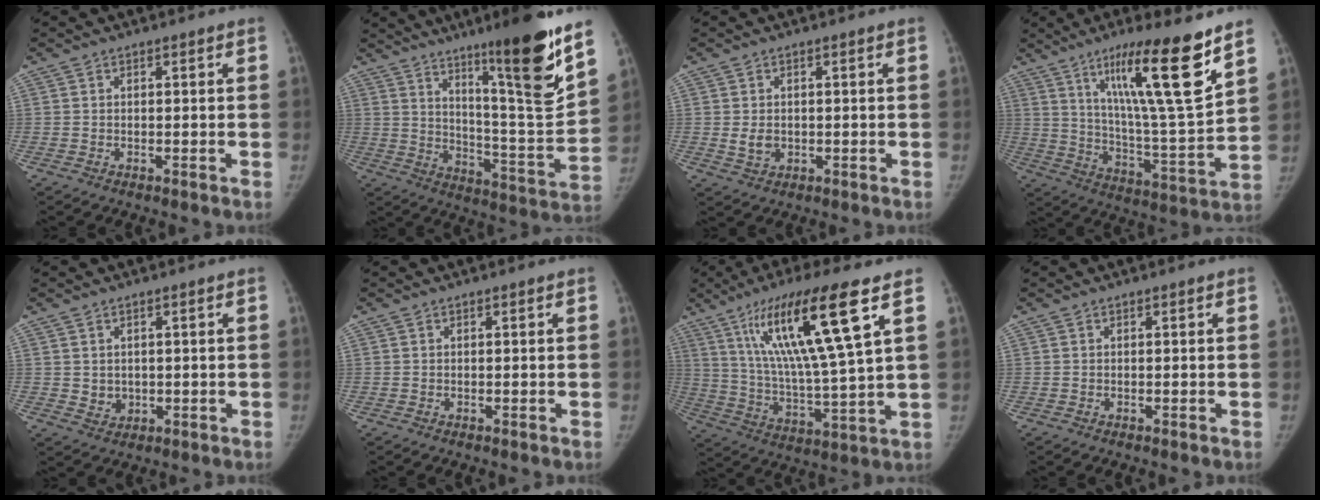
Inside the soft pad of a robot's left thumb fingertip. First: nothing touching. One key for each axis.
{"total": 20.0, "fx": 12.6, "fy": 1.2, "fz": 15.5, "tx": -0.200, "ty": -0.085, "tz": 0.206}
{"total": 2.7, "fx": 0.1, "fy": 2.1, "fz": 1.7, "tx": -0.023, "ty": -0.005, "tz": 0.010}
{"total": 21.5, "fx": 12.6, "fy": 1.7, "fz": 17.3, "tx": -0.255, "ty": -0.065, "tz": 0.212}
{"total": 2.6, "fx": 0.5, "fy": 2.3, "fz": 1.1, "tx": -0.013, "ty": -0.007, "tz": 0.019}
{"total": 0.0}
{"total": 20.4, "fx": 9.4, "fy": 2.0, "fz": 18.0, "tx": -0.325, "ty": -0.039, "tz": 0.167}
{"total": 0.0}